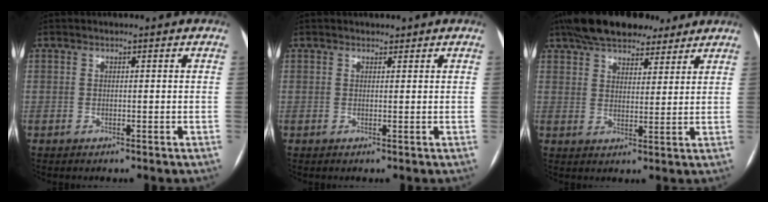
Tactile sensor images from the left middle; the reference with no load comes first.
{"total": 1.0, "force": [0.9, 0.5, 0.0], "torque": [-0.003, -0.004, 0.012]}
{"total": 14.8, "force": [11.7, 6.1, 6.9], "torque": [-0.118, 0.045, 0.178]}